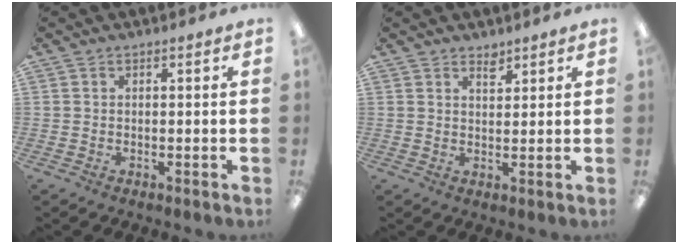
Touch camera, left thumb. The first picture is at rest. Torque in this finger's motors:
{"motor_torque": [-0.10, -0.05, -0.45, 0.21, 0.04]}